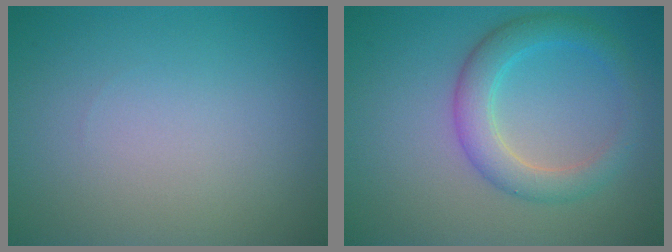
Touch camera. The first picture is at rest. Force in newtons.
{"total": 3.9, "press": 3.9, "slide": 0.1}